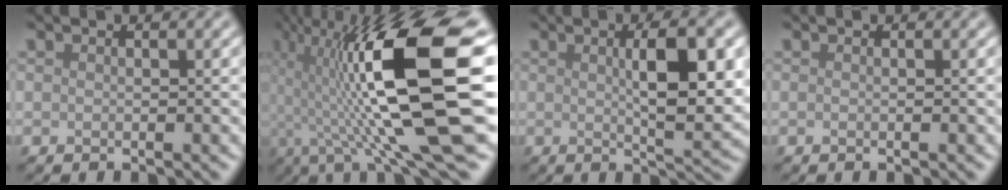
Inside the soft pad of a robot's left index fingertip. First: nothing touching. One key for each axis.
{"total": 14.9, "fx": 0.3, "fy": 3.0, "fz": 14.6, "tx": -0.250, "ty": 0.018, "tz": 0.004}
{"total": 6.6, "fx": 1.0, "fy": 1.5, "fz": 6.4, "tx": -0.090, "ty": 0.003, "tz": 0.019}
{"total": 0.0}